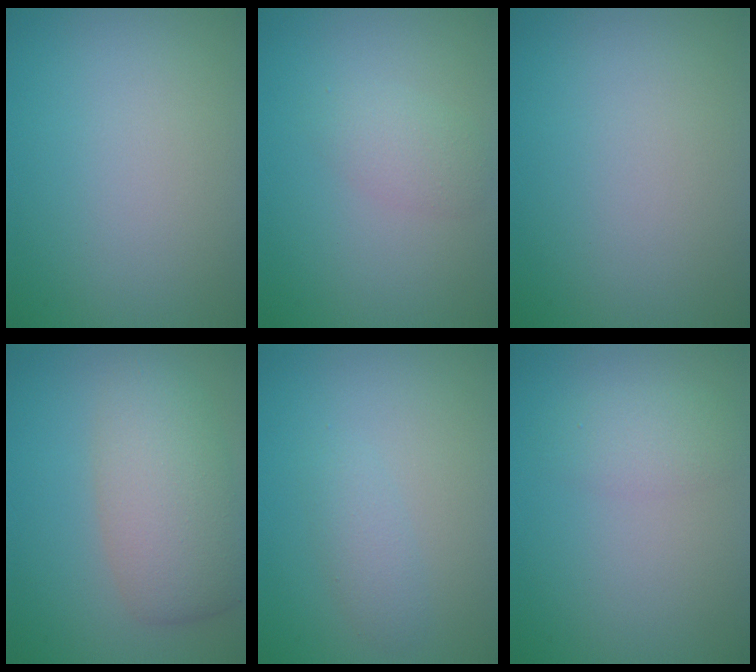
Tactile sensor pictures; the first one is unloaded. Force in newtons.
{"total": 1.8, "press": 1.8, "slide": 0.1}
{"total": 0.0}
{"total": 6.0, "press": 6.0, "slide": 0.4}
{"total": 1.5, "press": 1.5, "slide": 0.1}
{"total": 1.9, "press": 1.9, "slide": 0.1}